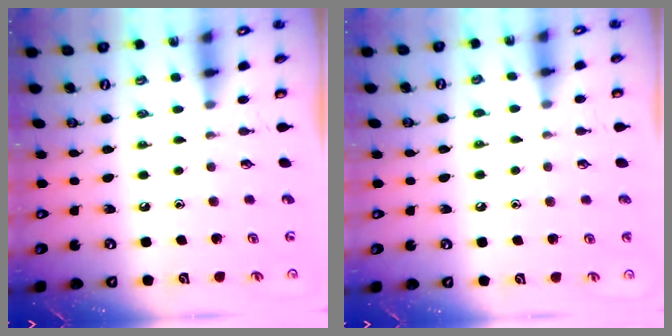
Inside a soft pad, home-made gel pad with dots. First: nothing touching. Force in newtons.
{"total": 4.8, "press": 4.7, "slide": 0.9}